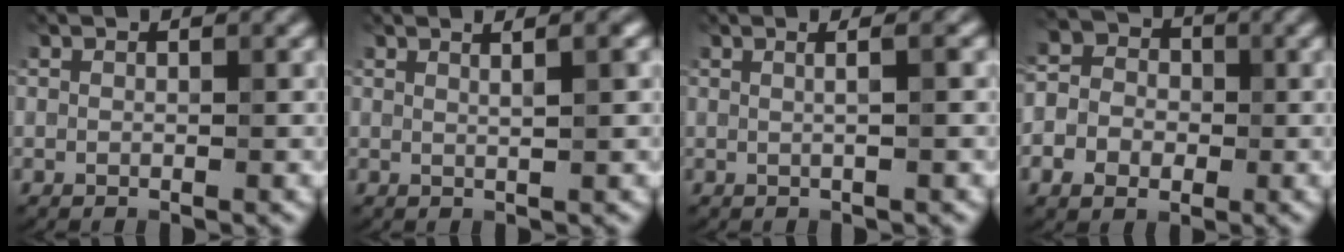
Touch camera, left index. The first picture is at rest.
{"total": 2.6, "force": [1.1, 1.0, 2.1], "torque": [-0.011, 0.008, -0.005]}
{"total": 2.8, "force": [0.7, 1.3, 2.4], "torque": [-0.010, 0.009, -0.018]}
{"total": 5.2, "force": [-1.1, 4.5, 2.3], "torque": [-0.027, 0.005, -0.040]}